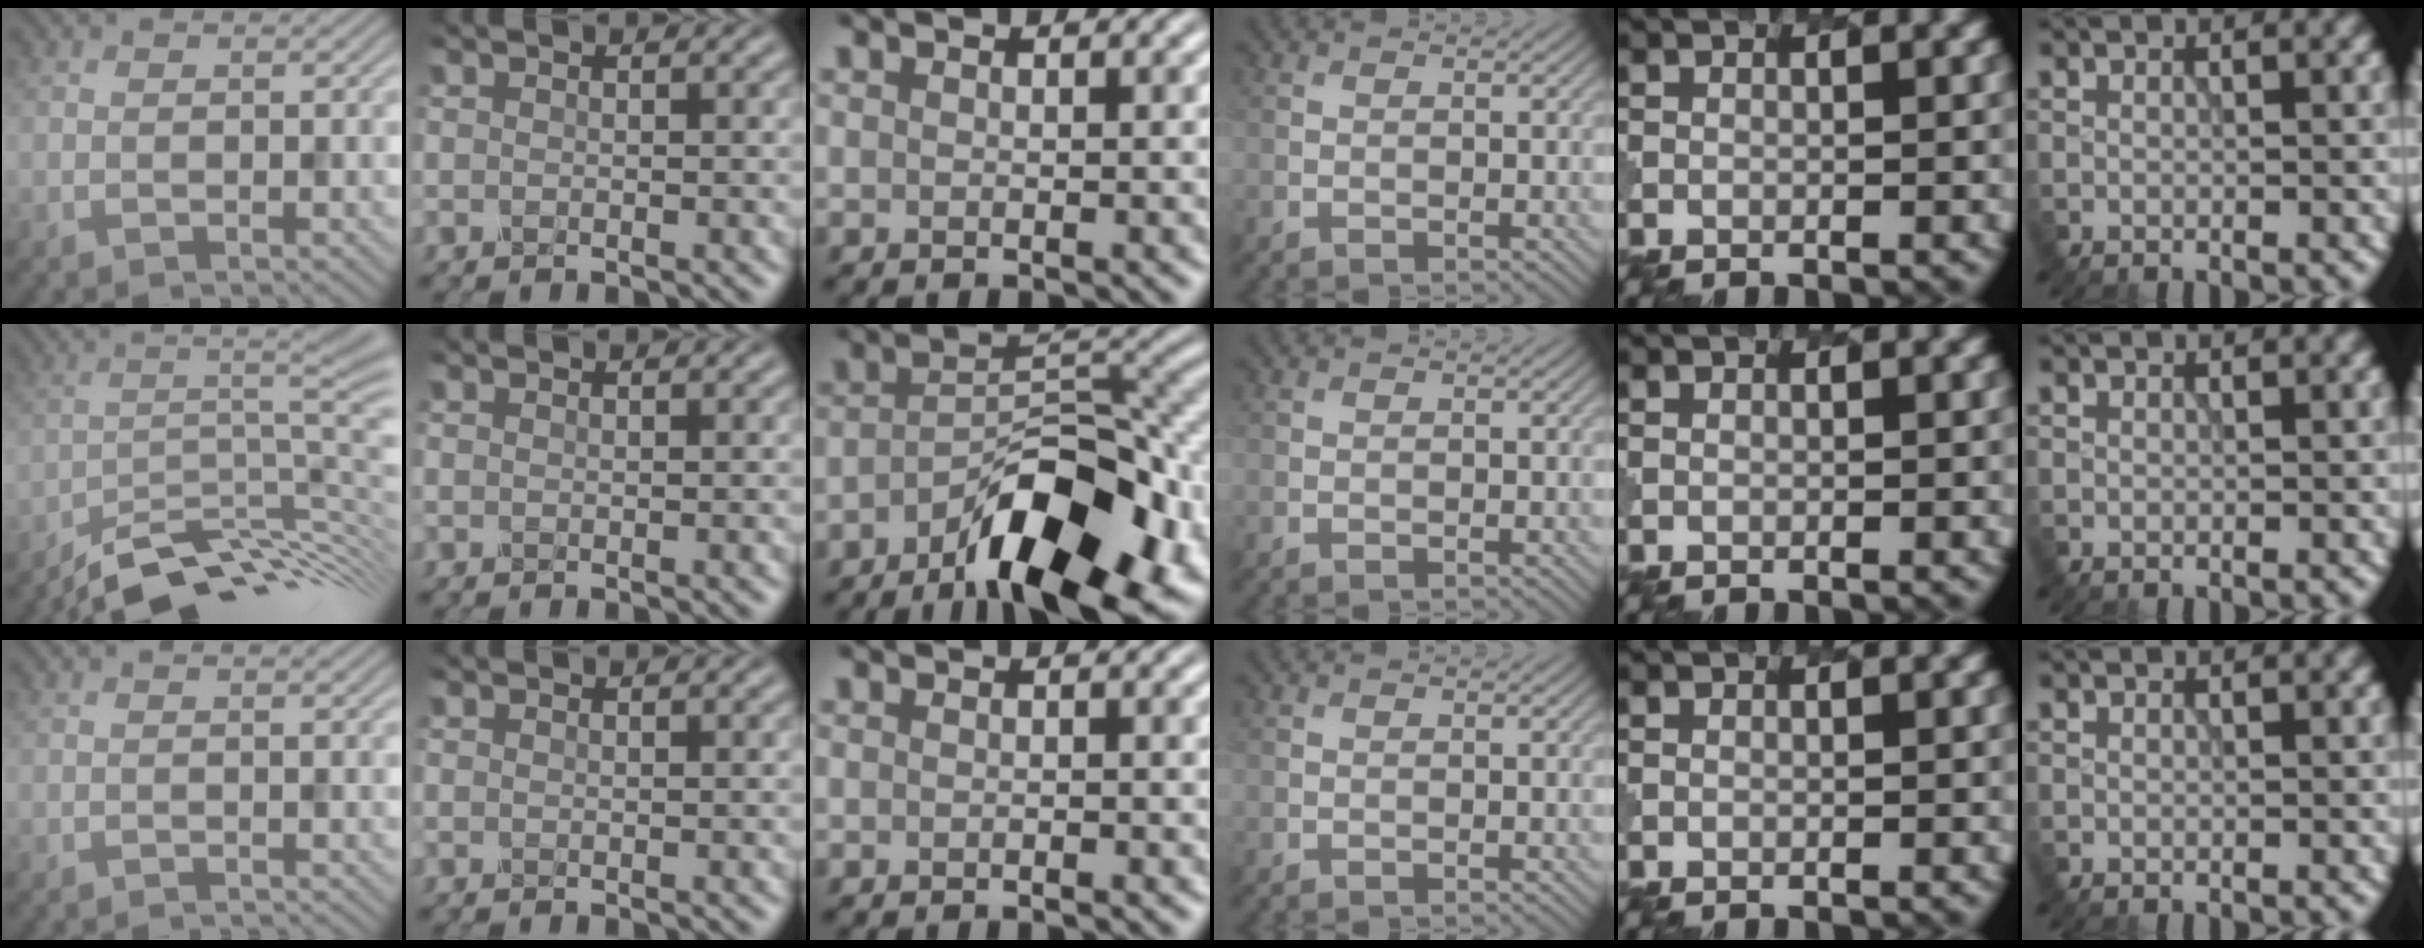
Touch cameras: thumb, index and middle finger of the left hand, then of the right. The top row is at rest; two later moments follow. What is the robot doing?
{"motion": "dispense", "object": "glue stick"}